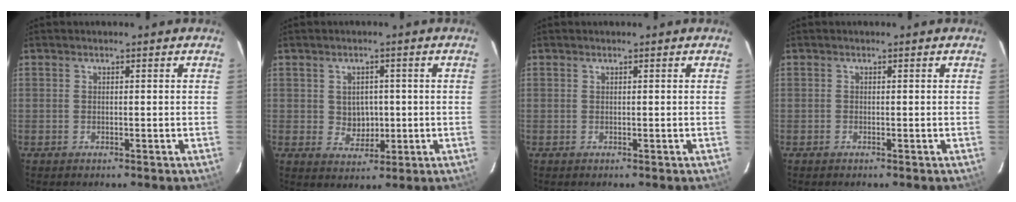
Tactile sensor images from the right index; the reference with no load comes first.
{"total": 4.4, "force": [0.1, 4.0, 1.8], "torque": [-0.031, 0.005, 0.012]}
{"total": 0.0}
{"total": 0.0}